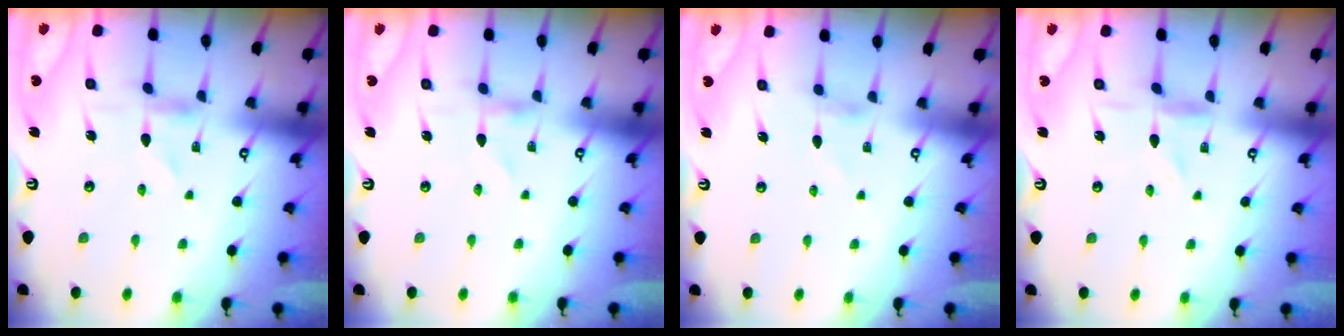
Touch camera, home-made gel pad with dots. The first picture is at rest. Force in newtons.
{"total": 0.0}
{"total": 0.0}
{"total": 0.0}